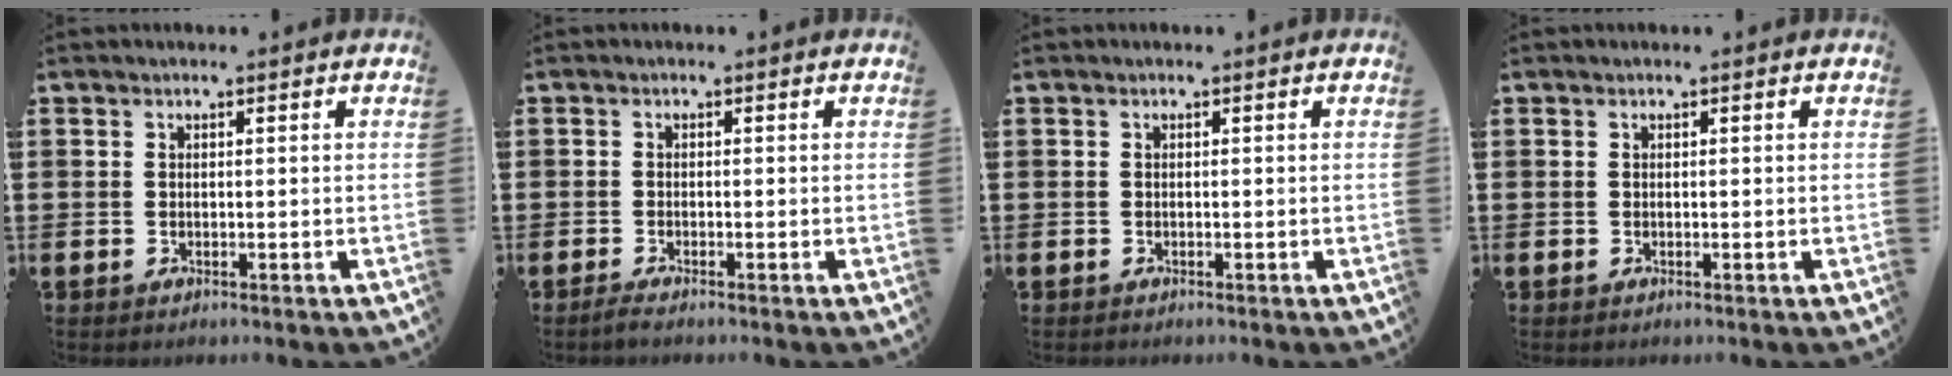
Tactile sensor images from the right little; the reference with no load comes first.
{"total": 0.9, "force": [-0.6, 0.0, 0.7], "torque": [-0.011, -0.003, -0.011]}
{"total": 0.0}
{"total": 0.0}